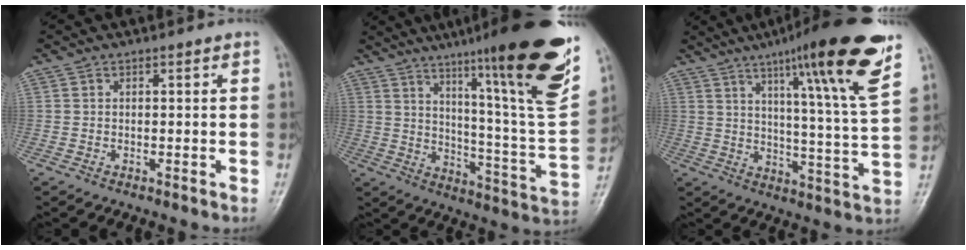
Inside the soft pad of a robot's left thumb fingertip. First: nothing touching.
{"total": 27.5, "force": [17.2, 2.0, 21.3], "torque": [-0.289, -0.085, 0.255]}
{"total": 20.6, "force": [12.2, 1.3, 16.5], "torque": [-0.221, -0.054, 0.174]}